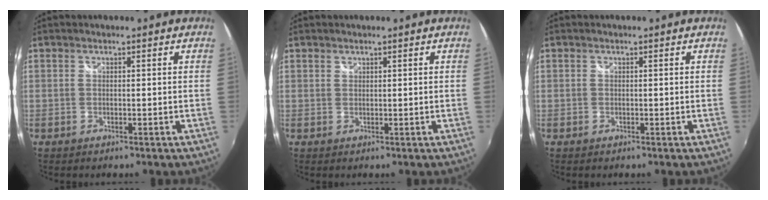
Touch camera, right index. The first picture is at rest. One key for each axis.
{"total": 0.6, "fx": 0.5, "fy": 0.3, "fz": 0.0, "tx": 0.002, "ty": 0.001, "tz": 0.009}
{"total": 0.0}